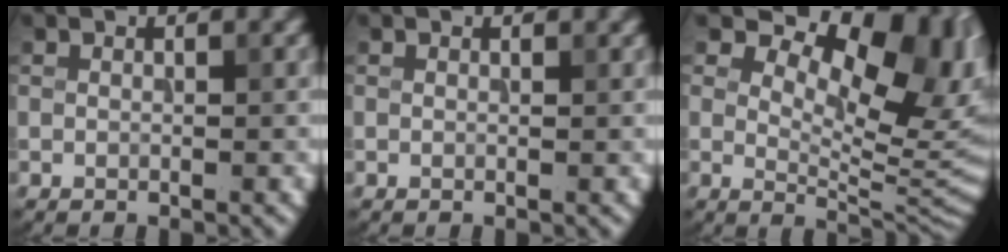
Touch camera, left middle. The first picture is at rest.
{"total": 0.0}
{"total": 12.1, "force": [5.9, 5.8, 8.8], "torque": [-0.119, 0.001, 0.096]}